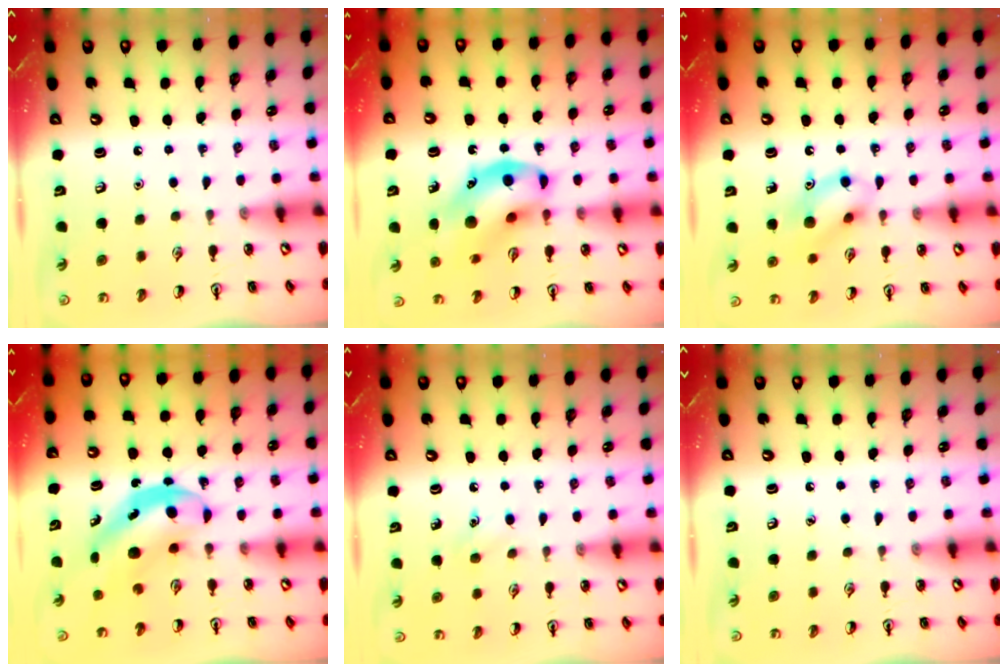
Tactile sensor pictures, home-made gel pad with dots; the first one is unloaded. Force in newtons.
{"total": 14.5, "press": 14.1, "slide": 3.5}
{"total": 11.5, "press": 11.4, "slide": 1.2}
{"total": 6.3, "press": 6.2, "slide": 1.3}
{"total": 6.1, "press": 5.7, "slide": 2.2}
{"total": 0.0}